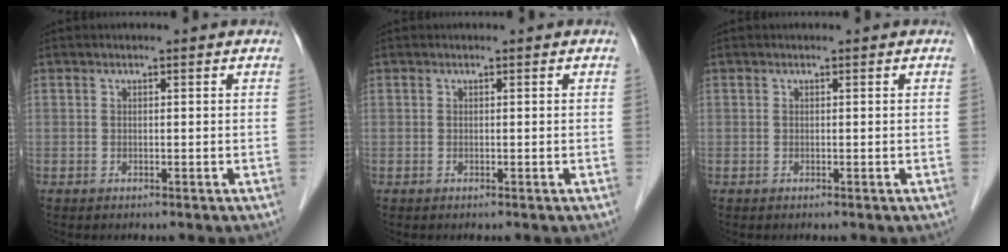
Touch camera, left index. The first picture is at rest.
{"total": 0.0}
{"total": 0.0}